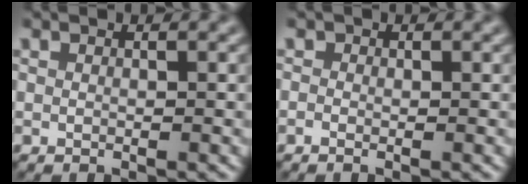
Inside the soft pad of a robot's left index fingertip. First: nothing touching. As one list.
[{"total": 0.5, "force": [-0.4, 0.3, 0.2], "torque": [-0.004, -0.004, -0.010]}]